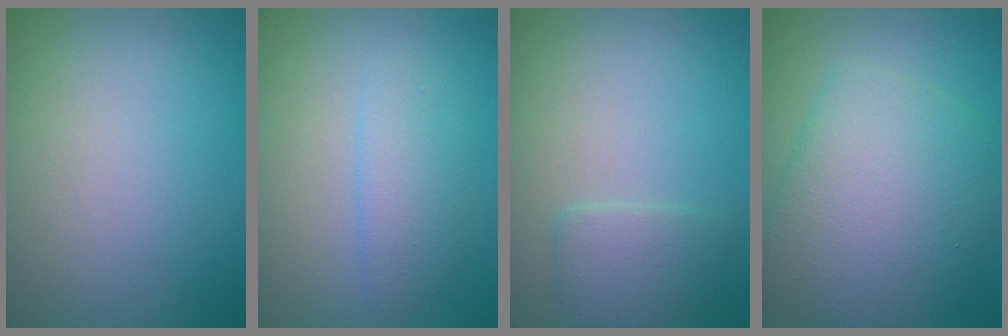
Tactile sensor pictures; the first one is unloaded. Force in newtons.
{"total": 2.4, "press": 2.4, "slide": 0.1}
{"total": 2.3, "press": 2.2, "slide": 0.3}
{"total": 8.0, "press": 8.0, "slide": 0.1}